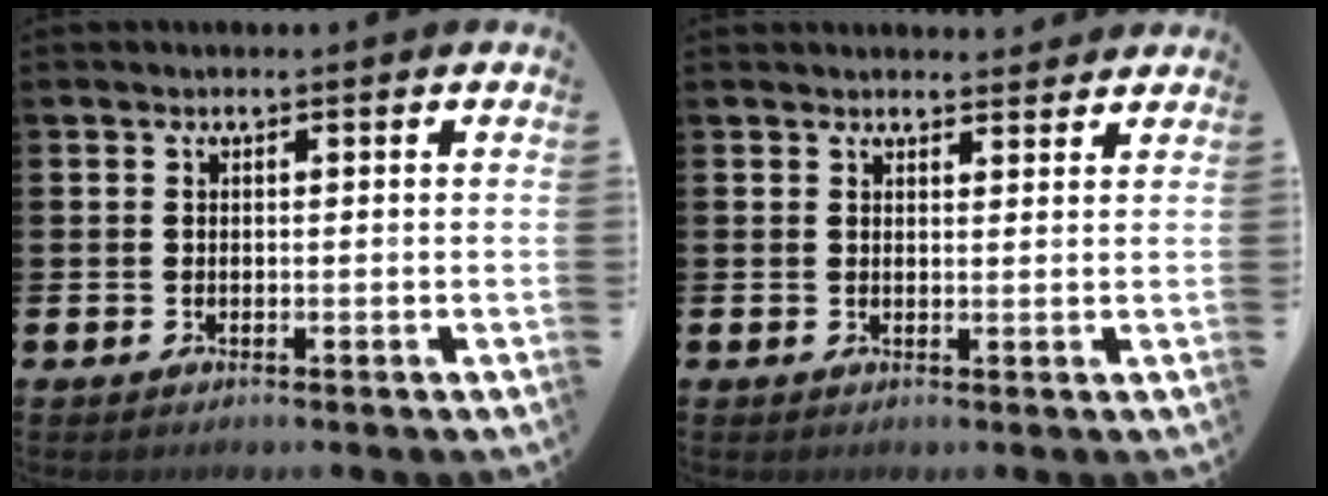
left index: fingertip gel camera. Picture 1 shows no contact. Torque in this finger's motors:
{"motor_torque": [0.82, -1.32, 0.11, 0.08]}